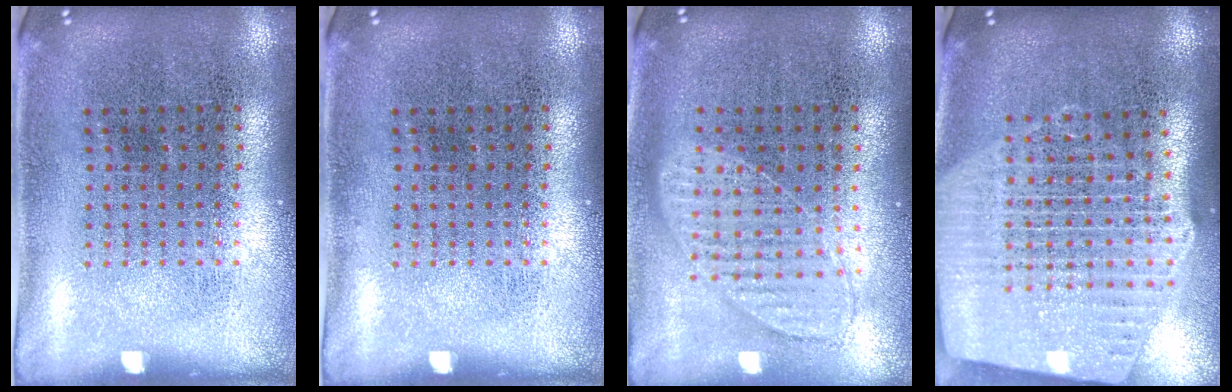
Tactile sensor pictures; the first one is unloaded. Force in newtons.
{"total": 0.0}
{"total": 1.0, "press": 1.0, "slide": 0.3}
{"total": 2.7, "press": 2.3, "slide": 1.4}